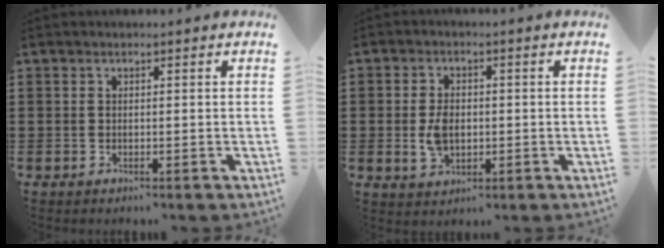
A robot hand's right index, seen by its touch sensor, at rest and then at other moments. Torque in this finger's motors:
{"motor_torque": [1.28, 0.86, 0.41, 0.09]}